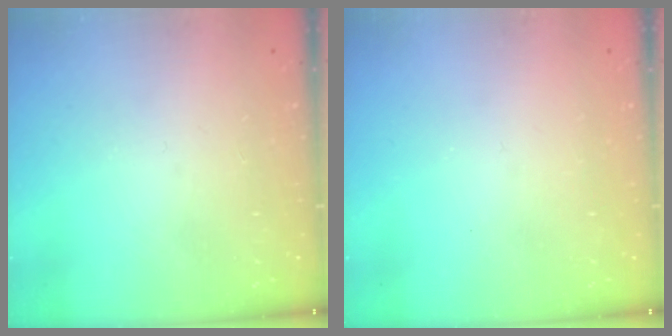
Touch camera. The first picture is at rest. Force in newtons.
{"total": 0.0}